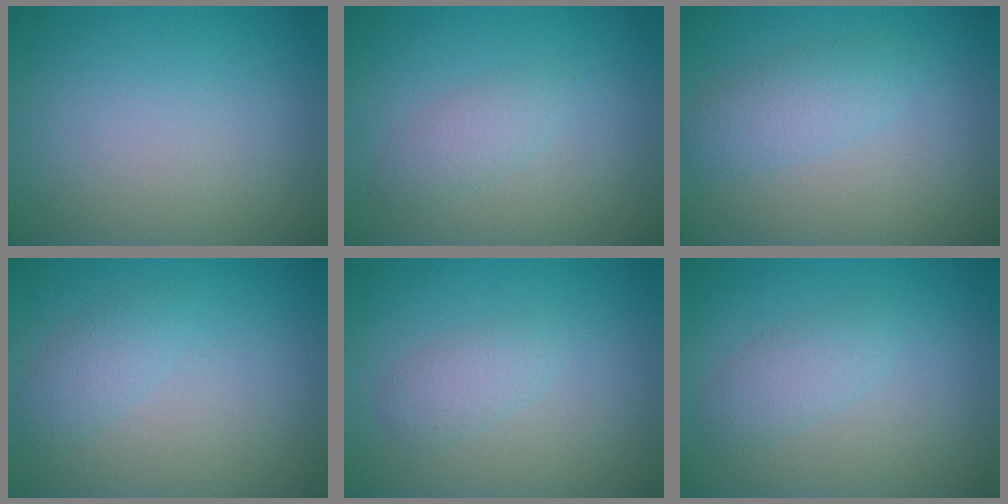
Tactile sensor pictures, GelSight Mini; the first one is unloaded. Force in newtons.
{"total": 1.7, "press": 1.7, "slide": 0.0}
{"total": 2.4, "press": 2.4, "slide": 0.1}
{"total": 1.6, "press": 1.6, "slide": 0.0}
{"total": 1.8, "press": 1.8, "slide": 0.2}
{"total": 1.8, "press": 1.8, "slide": 0.0}